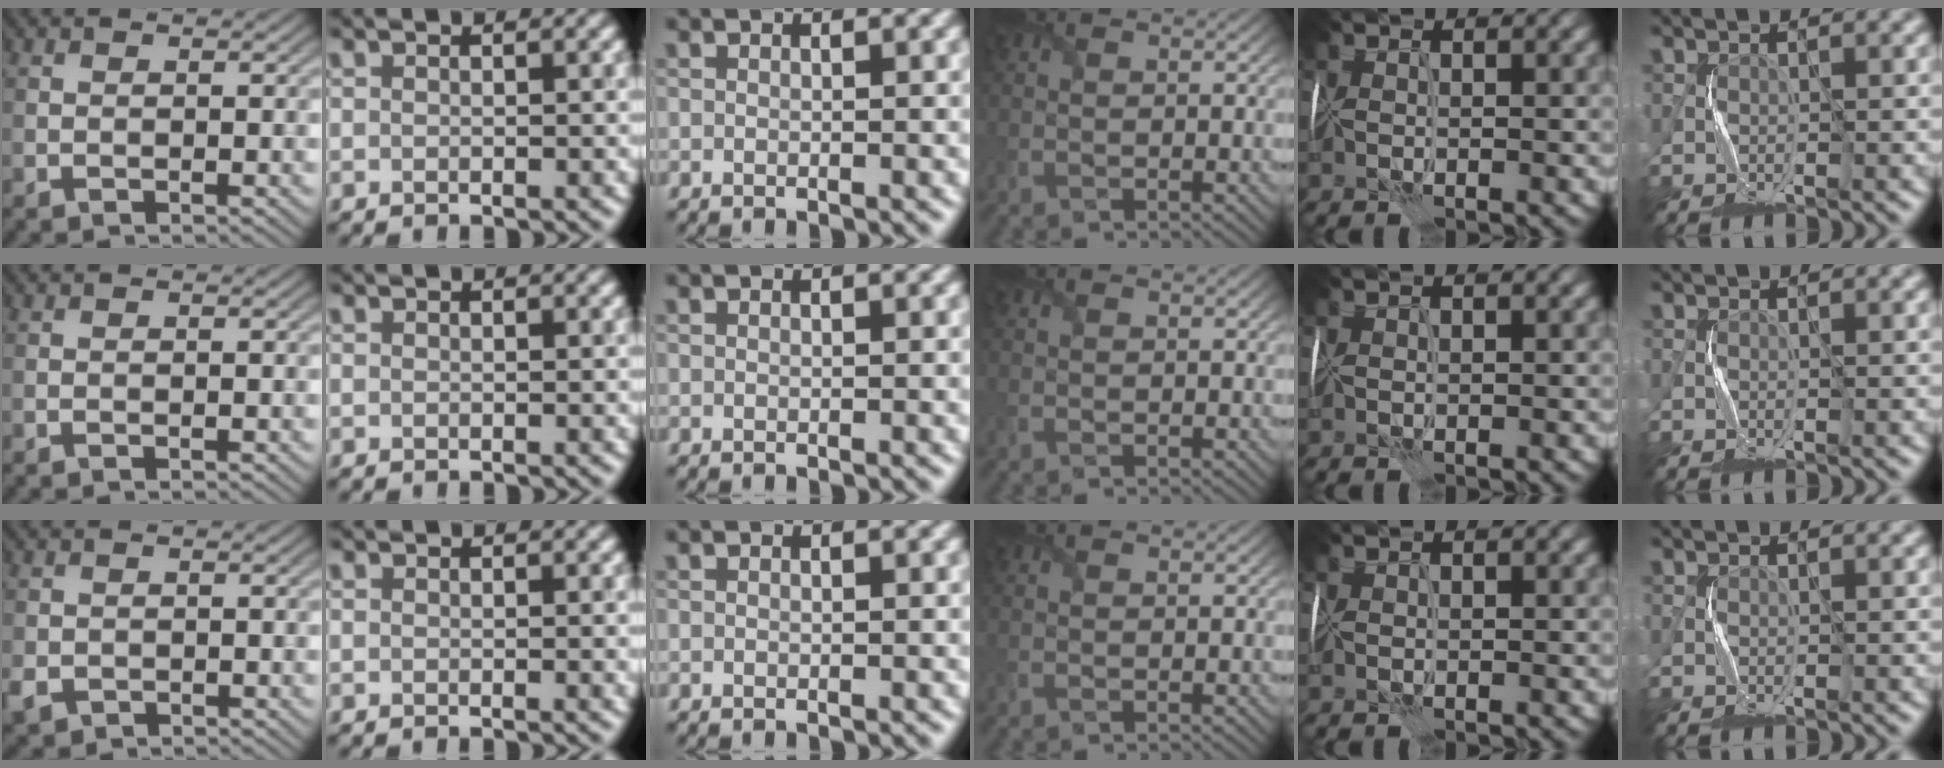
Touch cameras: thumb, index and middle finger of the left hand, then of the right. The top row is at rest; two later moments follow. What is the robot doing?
{"motion": "fold", "object": "tissue"}